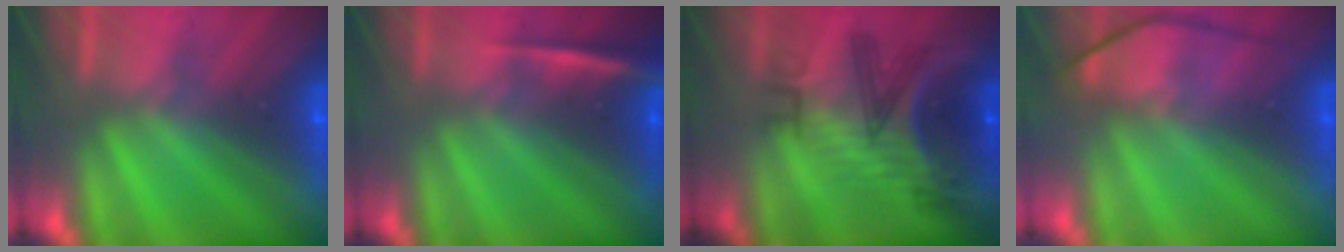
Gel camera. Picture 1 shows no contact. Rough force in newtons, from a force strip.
{"total": 2.3}
{"total": 6.9}
{"total": 4.5}